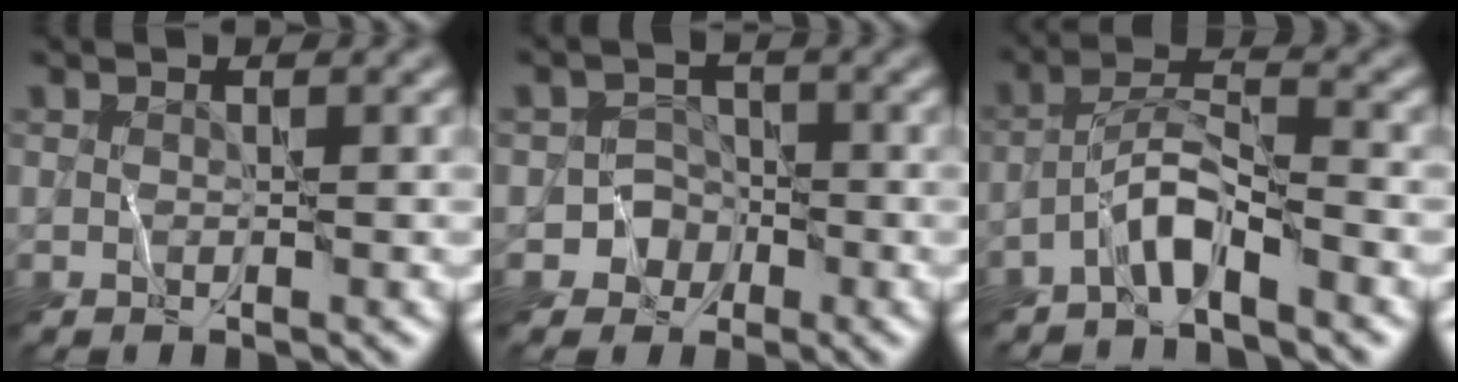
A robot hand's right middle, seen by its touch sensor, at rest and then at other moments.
{"total": 3.3, "force": [-1.7, 2.8, -0.1], "torque": [0.039, 0.008, -0.039]}
{"total": 3.6, "force": [-2.6, 0.5, 2.3], "torque": [-0.044, 0.013, -0.061]}